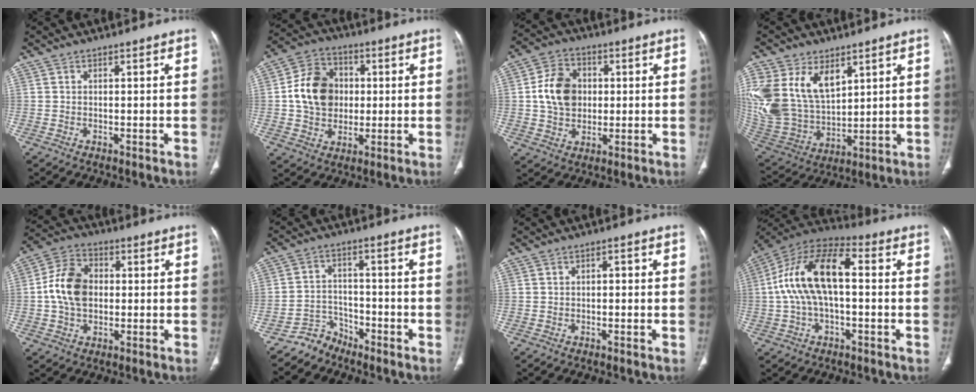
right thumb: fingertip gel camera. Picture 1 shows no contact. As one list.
[{"total": 12.8, "force": [0.8, 10.4, 7.4], "torque": [-0.106, 0.014, 0.012]}, {"total": 10.7, "force": [0.9, 8.4, 6.6], "torque": [-0.095, 0.007, 0.013]}, {"total": 21.1, "force": [8.4, 13.6, 13.8], "torque": [-0.291, -0.016, 0.182]}, {"total": 10.8, "force": [0.1, 7.7, 7.5], "torque": [-0.129, 0.019, -0.005]}, {"total": 5.0, "force": [-4.3, 2.5, -0.5], "torque": [0.024, 0.043, -0.085]}, {"total": 1.4, "force": [0.0, 0.8, 1.2], "torque": [-0.016, 0.003, -0.002]}, {"total": 16.1, "force": [0.7, 7.9, 14.1], "torque": [-0.271, 0.046, 0.003]}]